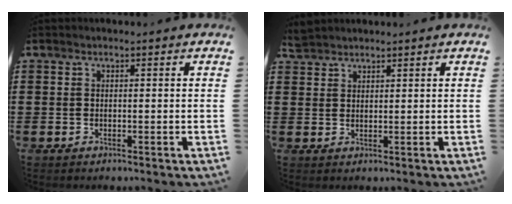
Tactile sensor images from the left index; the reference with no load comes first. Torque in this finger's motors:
{"motor_torque": [-0.88, 1.04, -0.05, -0.01]}